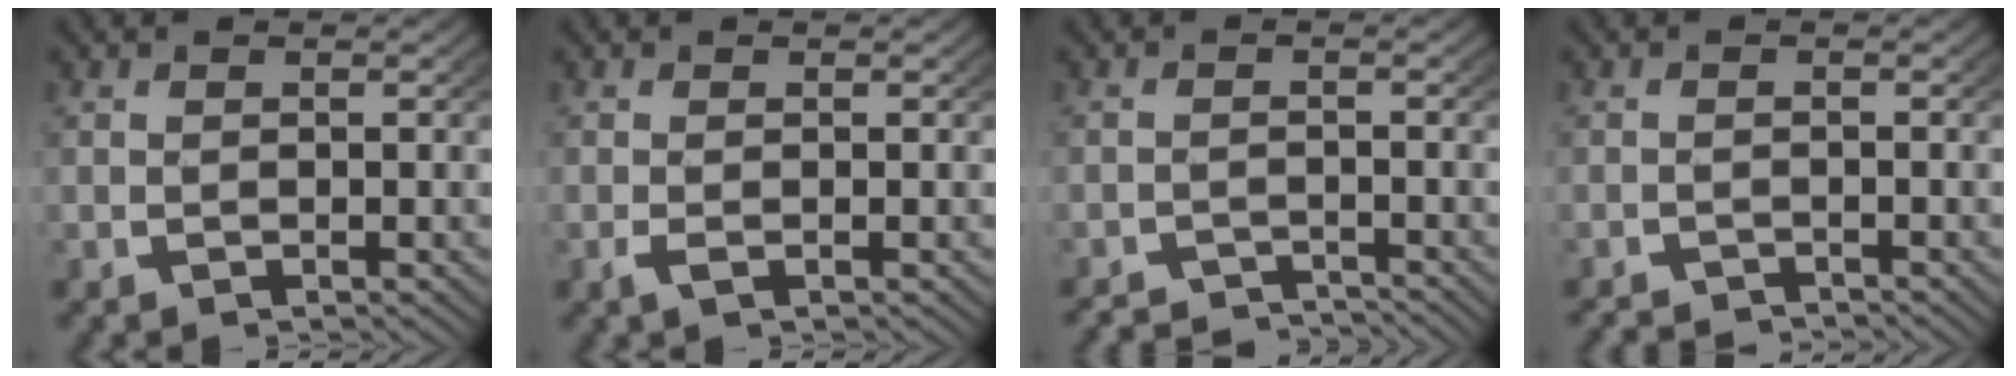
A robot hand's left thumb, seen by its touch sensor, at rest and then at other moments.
{"total": 0.9, "force": [-0.4, 0.3, 0.7], "torque": [-0.020, -0.003, -0.007]}
{"total": 3.7, "force": [-3.6, 0.7, 0.5], "torque": [-0.001, -0.016, -0.060]}
{"total": 2.5, "force": [-2.4, 0.4, 0.2], "torque": [0.001, -0.014, -0.040]}